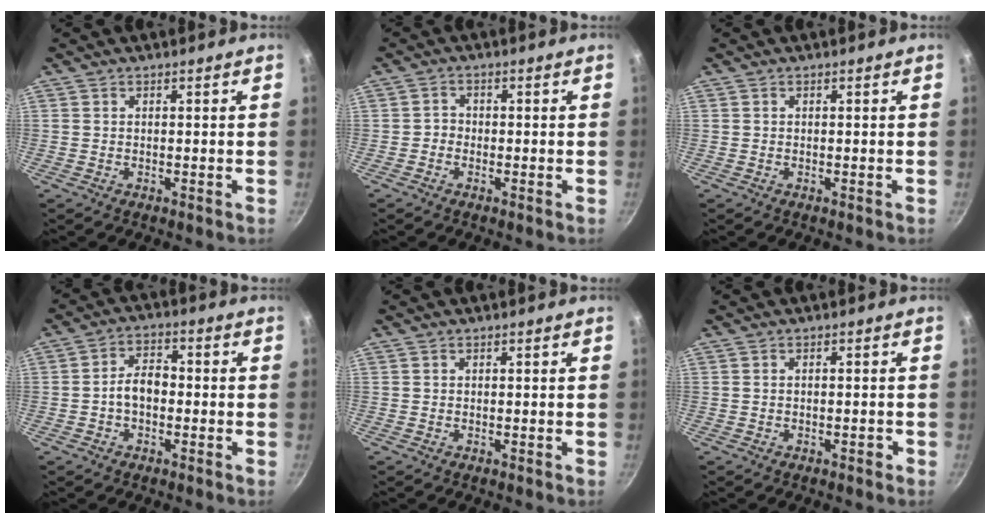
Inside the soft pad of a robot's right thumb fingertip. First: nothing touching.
{"total": 1.7, "force": [-0.8, 1.4, 0.5], "torque": [0.001, 0.010, -0.021]}
{"total": 0.0}
{"total": 5.7, "force": [-1.1, 3.8, 4.1], "torque": [-0.050, 0.027, -0.025]}
{"total": 0.0}
{"total": 1.1, "force": [-0.6, 0.5, 0.7], "torque": [-0.010, 0.012, -0.006]}